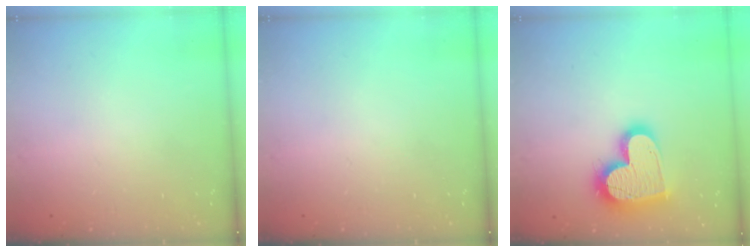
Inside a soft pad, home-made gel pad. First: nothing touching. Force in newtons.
{"total": 0.0}
{"total": 18.8, "press": 18.7, "slide": 1.6}